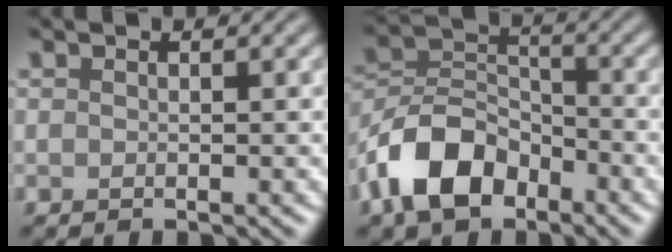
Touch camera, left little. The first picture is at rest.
{"total": 7.7, "force": [-4.4, 4.6, 4.2], "torque": [-0.080, 0.005, -0.097]}